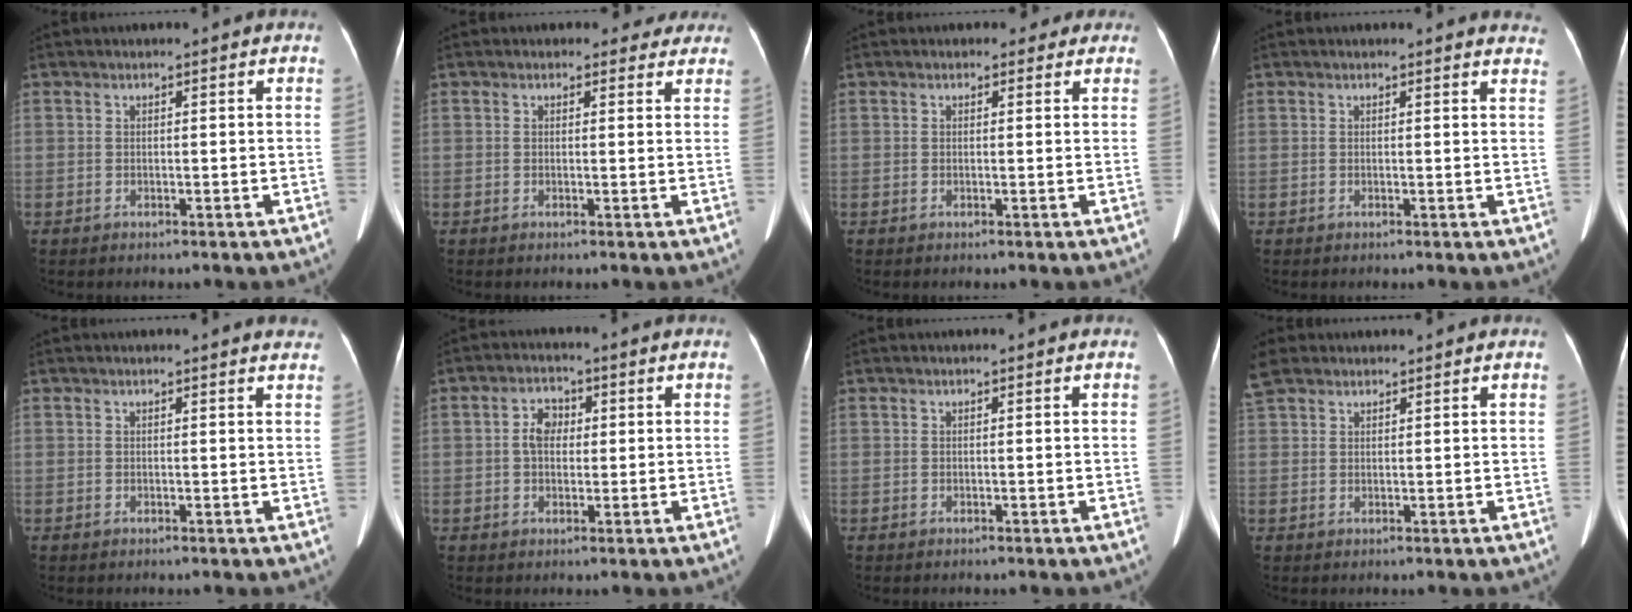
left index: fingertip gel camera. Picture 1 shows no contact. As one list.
[{"total": 3.1, "force": [2.6, 1.7, 0.3], "torque": [0.014, 0.002, 0.015]}, {"total": 1.7, "force": [1.3, 1.1, 0.4], "torque": [0.003, 0.005, 0.007]}, {"total": 5.2, "force": [5.0, 1.1, 0.5], "torque": [0.018, -0.017, 0.021]}, {"total": 3.6, "force": [3.4, 0.4, 0.9], "torque": [-0.010, -0.010, 0.016]}, {"total": 3.8, "force": [0.4, 2.5, 2.8], "torque": [-0.055, 0.016, 0.007]}, {"total": 0.0}, {"total": 6.3, "force": [4.7, 3.4, 2.5], "torque": [-0.073, 0.031, 0.101]}]